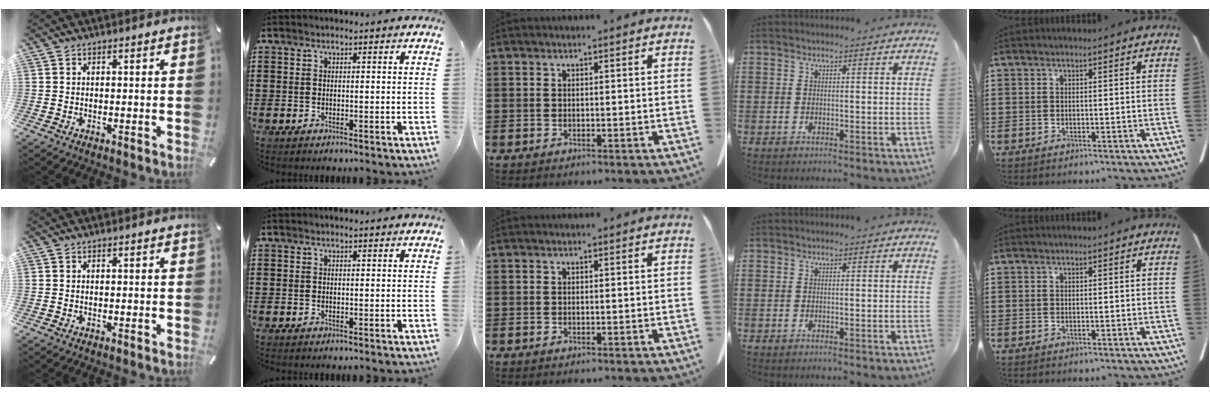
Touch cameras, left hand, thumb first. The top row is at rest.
{}